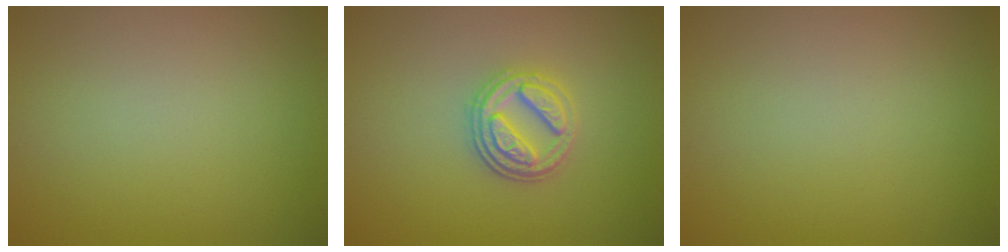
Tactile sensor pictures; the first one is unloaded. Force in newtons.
{"total": 3.6, "press": 3.1, "slide": 1.7}
{"total": 0.0}